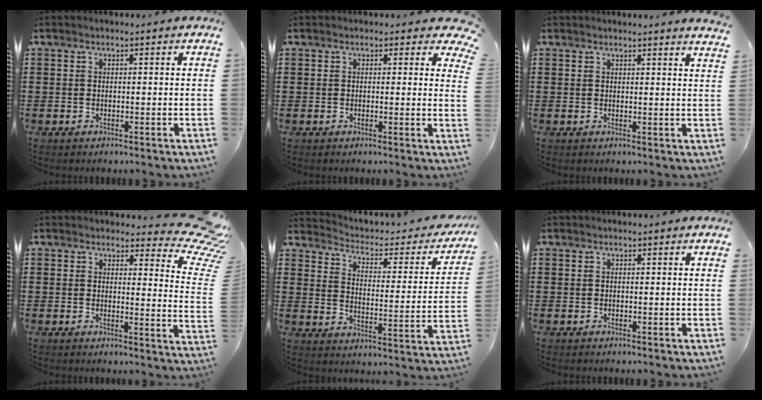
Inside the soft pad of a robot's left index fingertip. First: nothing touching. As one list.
[{"total": 1.6, "force": [1.1, 0.8, 0.8], "torque": [-0.012, 0.002, 0.019]}, {"total": 1.7, "force": [1.6, -0.3, 0.4], "torque": [-0.001, -0.005, 0.029]}, {"total": 5.8, "force": [4.5, 1.7, 3.3], "torque": [-0.043, -0.032, 0.073]}, {"total": 2.1, "force": [1.6, 0.9, 1.1], "torque": [-0.038, -0.020, 0.016]}, {"total": 0.0}]